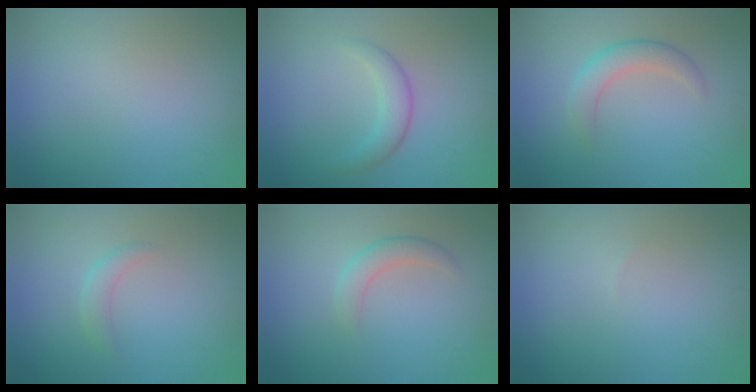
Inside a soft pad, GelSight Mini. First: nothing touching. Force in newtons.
{"total": 2.2, "press": 2.2, "slide": 0.1}
{"total": 2.6, "press": 2.5, "slide": 0.3}
{"total": 1.2, "press": 1.2, "slide": 0.1}
{"total": 1.9, "press": 1.9, "slide": 0.1}
{"total": 0.0}